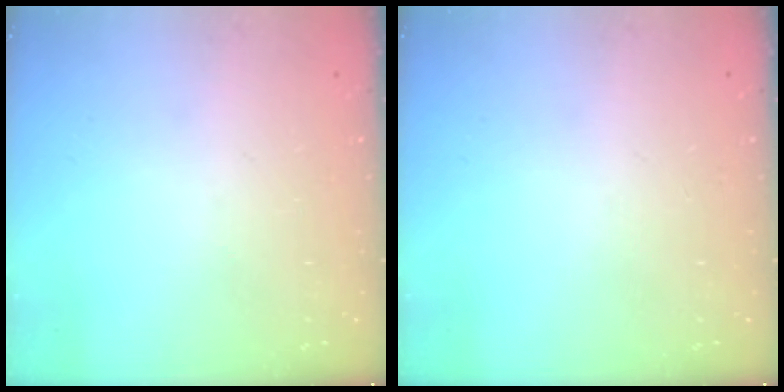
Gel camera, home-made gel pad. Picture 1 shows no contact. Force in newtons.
{"total": 0.0}